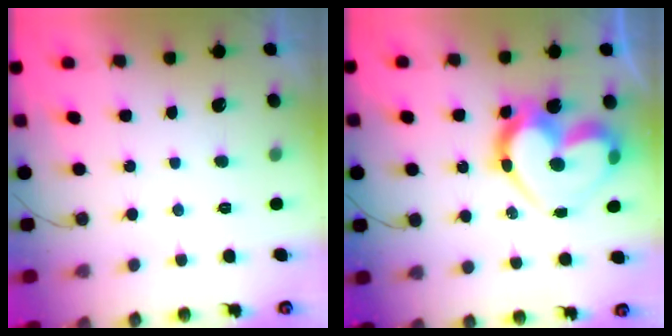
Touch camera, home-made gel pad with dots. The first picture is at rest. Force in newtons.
{"total": 16.6, "press": 16.5, "slide": 1.2}